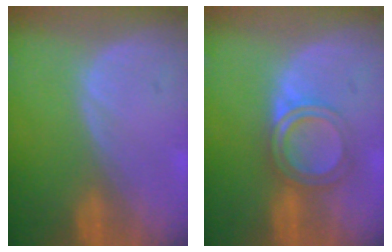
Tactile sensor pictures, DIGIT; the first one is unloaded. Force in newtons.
{"total": 4.6, "press": 4.6, "slide": 0.7}